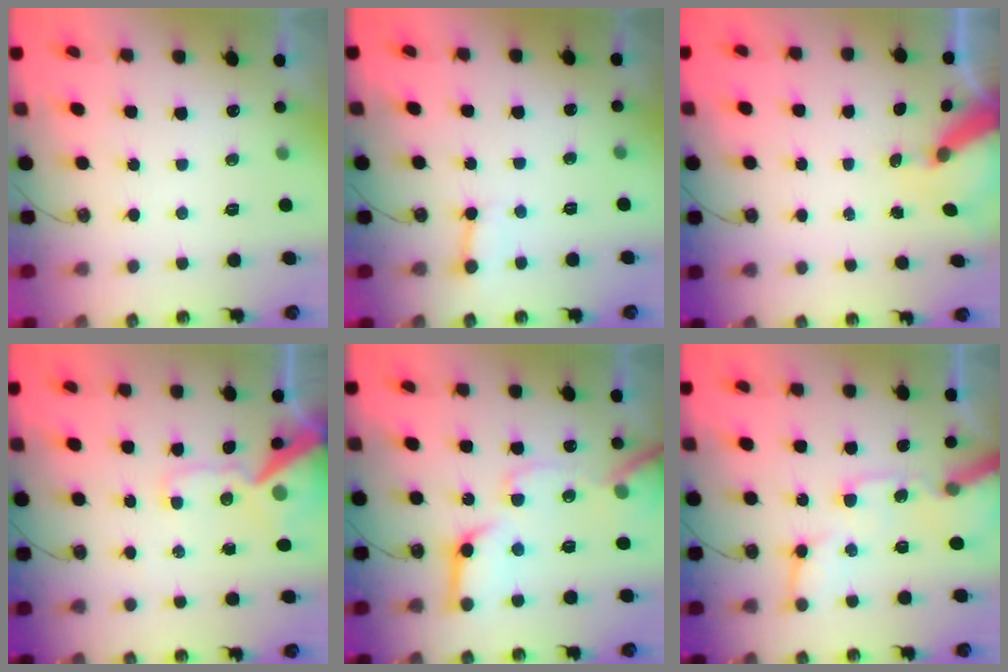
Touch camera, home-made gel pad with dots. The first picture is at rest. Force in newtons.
{"total": 2.9, "press": 2.9, "slide": 0.4}
{"total": 7.4, "press": 7.3, "slide": 1.1}
{"total": 14.7, "press": 14.5, "slide": 2.2}
{"total": 17.3, "press": 17.2, "slide": 2.3}
{"total": 16.4, "press": 16.2, "slide": 2.5}